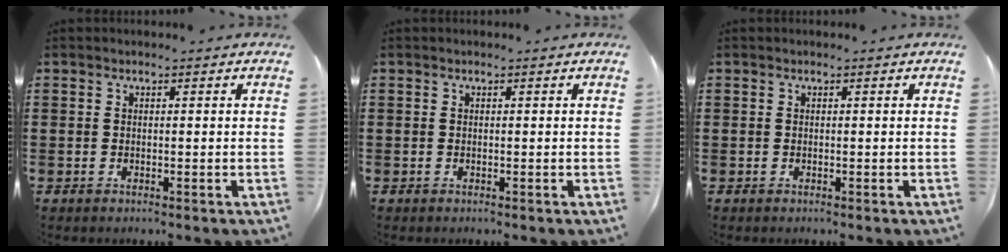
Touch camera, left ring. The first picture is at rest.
{"total": 0.0}
{"total": 0.0}